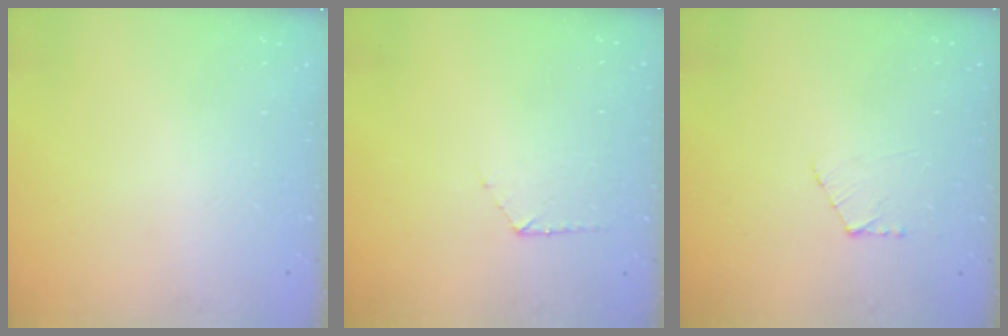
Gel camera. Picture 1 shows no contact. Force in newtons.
{"total": 5.0, "press": 5.0, "slide": 0.5}
{"total": 4.0, "press": 3.9, "slide": 0.4}